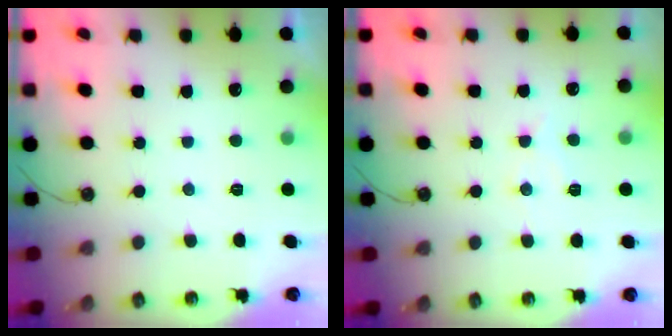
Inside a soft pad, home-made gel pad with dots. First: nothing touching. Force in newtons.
{"total": 6.6, "press": 6.5, "slide": 0.8}